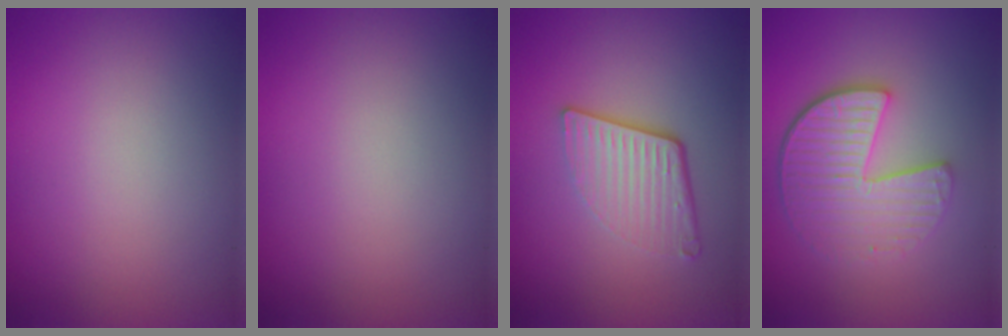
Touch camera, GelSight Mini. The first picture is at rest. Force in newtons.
{"total": 0.0}
{"total": 4.5, "press": 2.9, "slide": 3.4}
{"total": 5.3, "press": 4.0, "slide": 3.5}